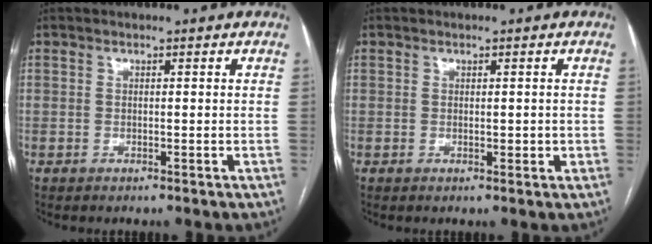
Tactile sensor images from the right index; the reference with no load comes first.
{"total": 1.5, "force": [-0.1, 0.8, 1.2], "torque": [-0.015, 0.000, 0.002]}